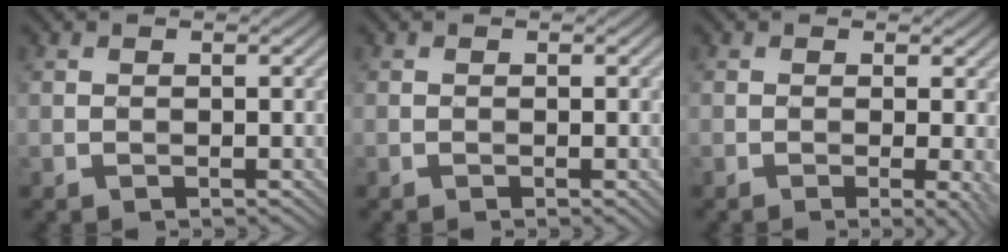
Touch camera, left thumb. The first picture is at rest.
{"total": 1.0, "force": [-0.3, 0.2, 1.0], "torque": [-0.015, -0.003, -0.005]}
{"total": 3.0, "force": [-0.4, 0.7, 2.8], "torque": [-0.046, -0.003, -0.010]}